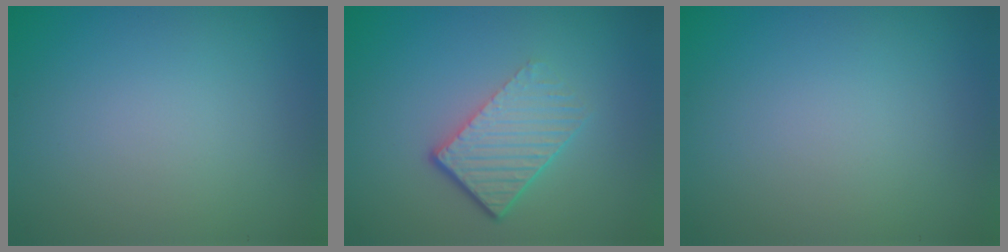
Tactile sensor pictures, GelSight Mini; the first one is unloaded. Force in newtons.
{"total": 4.6, "press": 2.9, "slide": 3.6}
{"total": 0.0}